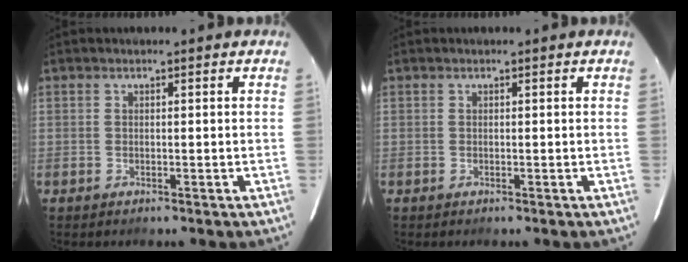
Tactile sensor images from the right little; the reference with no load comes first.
{"total": 0.0}